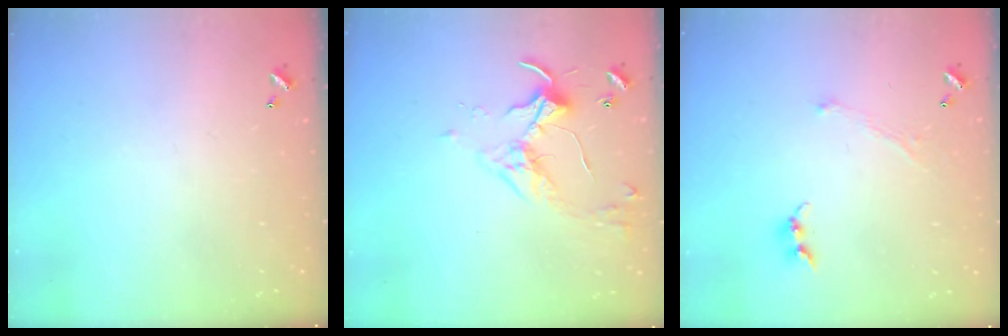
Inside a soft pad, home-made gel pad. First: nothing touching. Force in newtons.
{"total": 3.6, "press": 3.5, "slide": 0.7}
{"total": 1.3, "press": 1.2, "slide": 0.5}